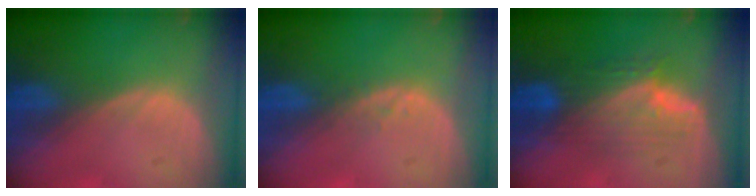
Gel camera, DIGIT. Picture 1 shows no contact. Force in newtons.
{"total": 1.3, "press": 1.3, "slide": 0.2}
{"total": 7.6, "press": 7.3, "slide": 2.0}